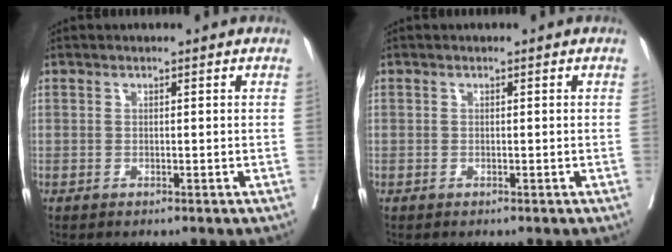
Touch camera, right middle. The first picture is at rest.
{"total": 0.0}